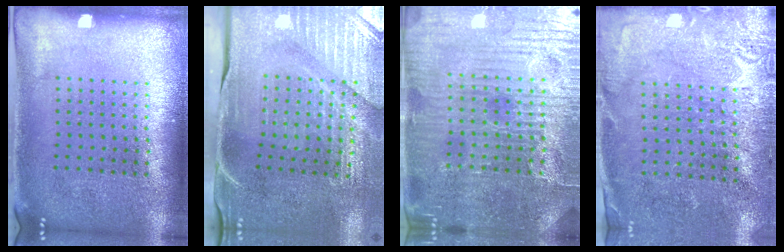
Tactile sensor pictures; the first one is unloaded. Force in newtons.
{"total": 3.9, "press": 3.6, "slide": 1.4}
{"total": 4.8, "press": 4.6, "slide": 1.3}
{"total": 2.7, "press": 2.6, "slide": 0.6}